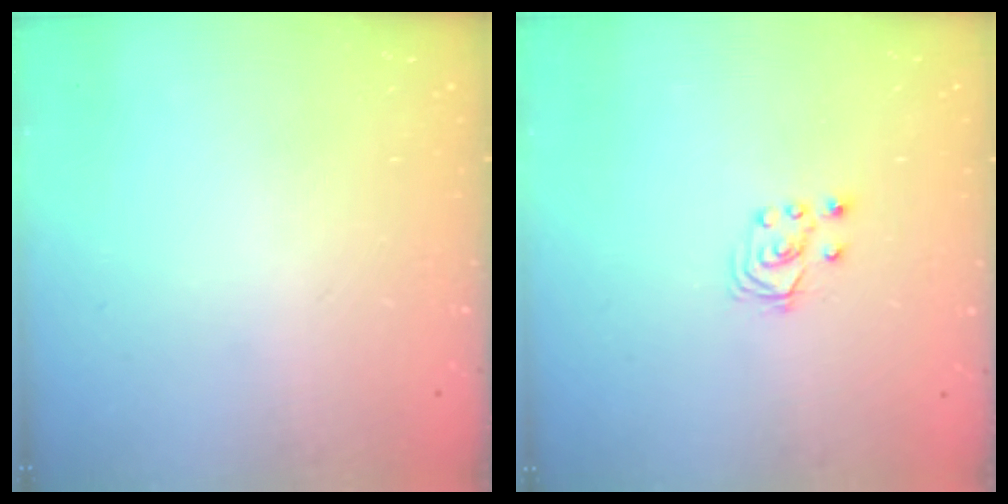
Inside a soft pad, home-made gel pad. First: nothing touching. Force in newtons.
{"total": 2.8, "press": 2.7, "slide": 0.7}